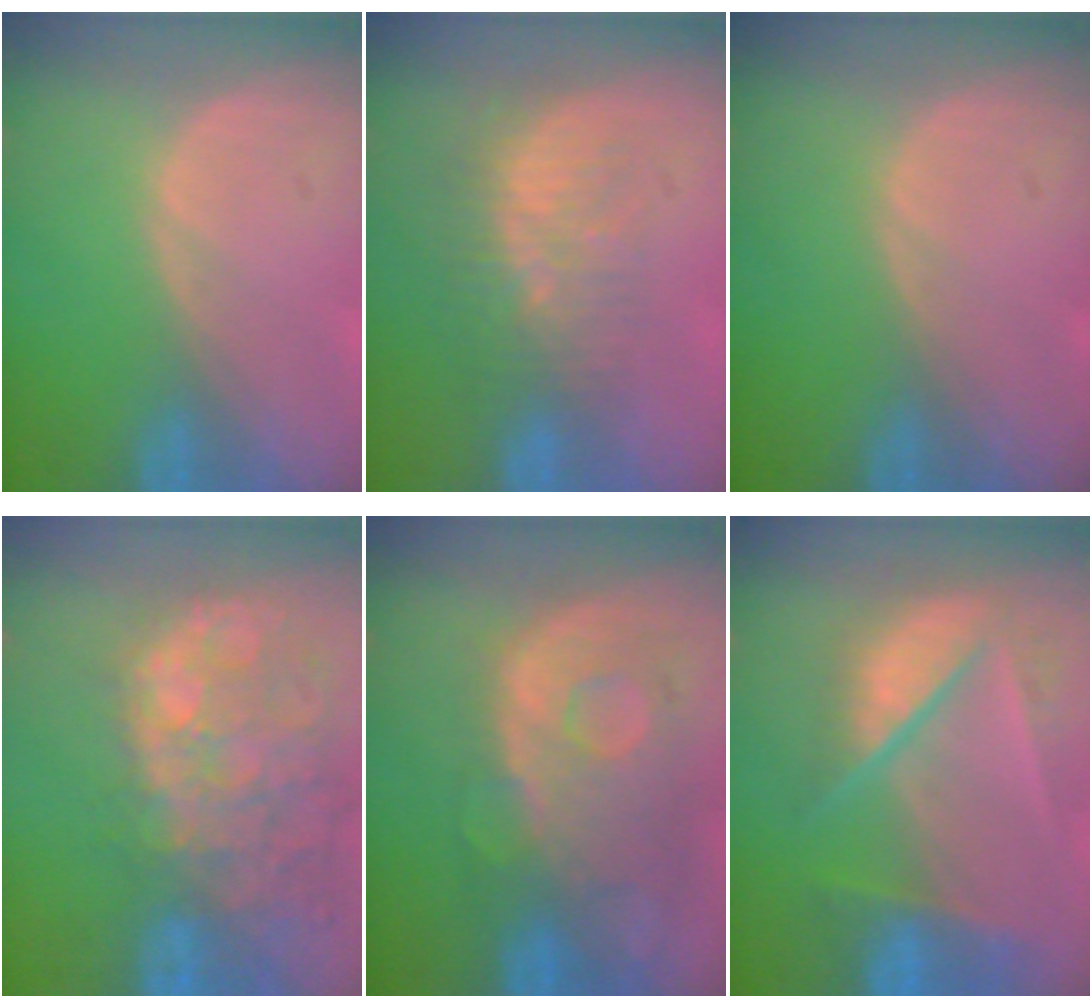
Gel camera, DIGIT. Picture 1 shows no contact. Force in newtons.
{"total": 7.8, "press": 7.0, "slide": 3.3}
{"total": 0.0}
{"total": 14.0, "press": 11.6, "slide": 7.9}
{"total": 12.0, "press": 10.1, "slide": 6.5}
{"total": 9.8, "press": 8.4, "slide": 5.1}